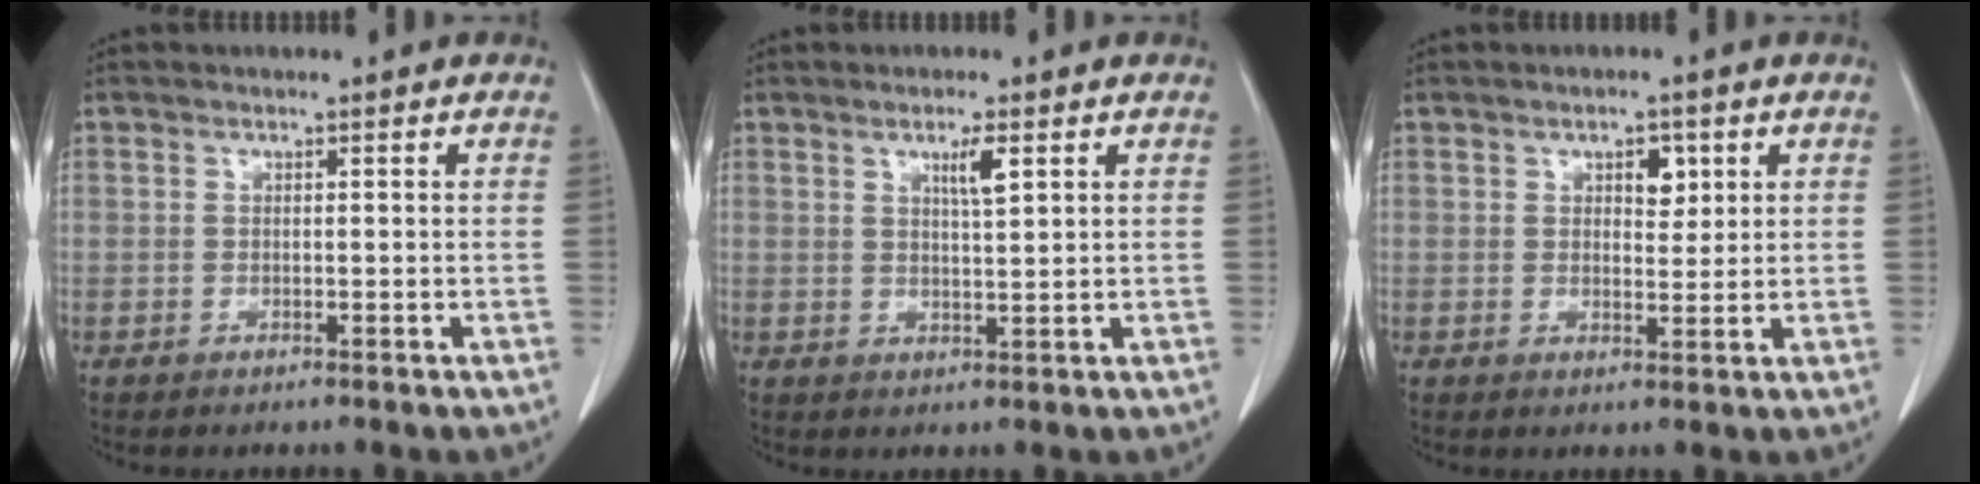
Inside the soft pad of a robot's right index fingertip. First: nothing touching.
{"total": 3.2, "force": [1.5, 0.1, 2.8], "torque": [-0.048, -0.004, 0.026]}
{"total": 3.2, "force": [1.4, 1.7, 2.3], "torque": [-0.032, 0.000, 0.021]}